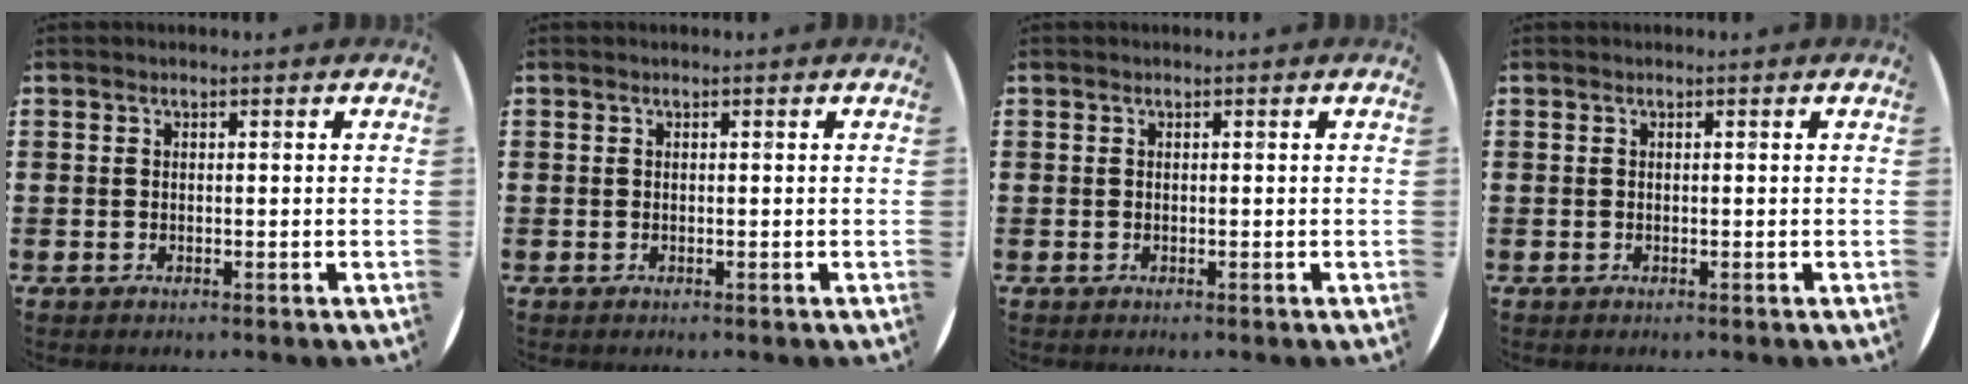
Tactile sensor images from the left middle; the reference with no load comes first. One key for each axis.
{"total": 0.0}
{"total": 0.0}
{"total": 0.0}